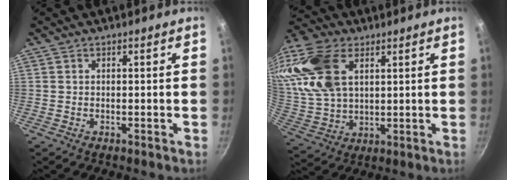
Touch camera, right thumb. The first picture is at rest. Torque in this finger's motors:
{"motor_torque": [0.71, 0.85, 0.96, 0.95, 0.64]}